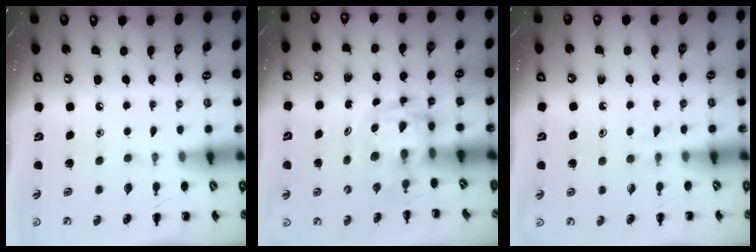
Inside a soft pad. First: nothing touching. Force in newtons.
{"total": 2.9, "press": 2.9, "slide": 0.5}
{"total": 2.9, "press": 2.7, "slide": 1.2}